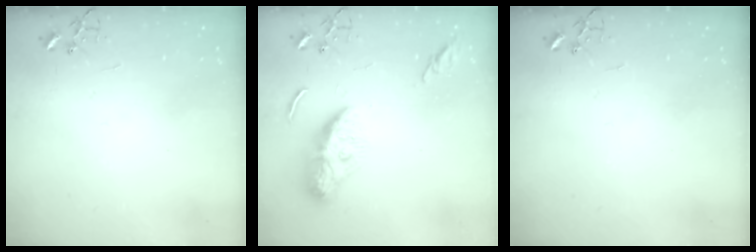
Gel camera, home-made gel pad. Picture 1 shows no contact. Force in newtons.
{"total": 10.8, "press": 10.7, "slide": 1.0}
{"total": 0.0}